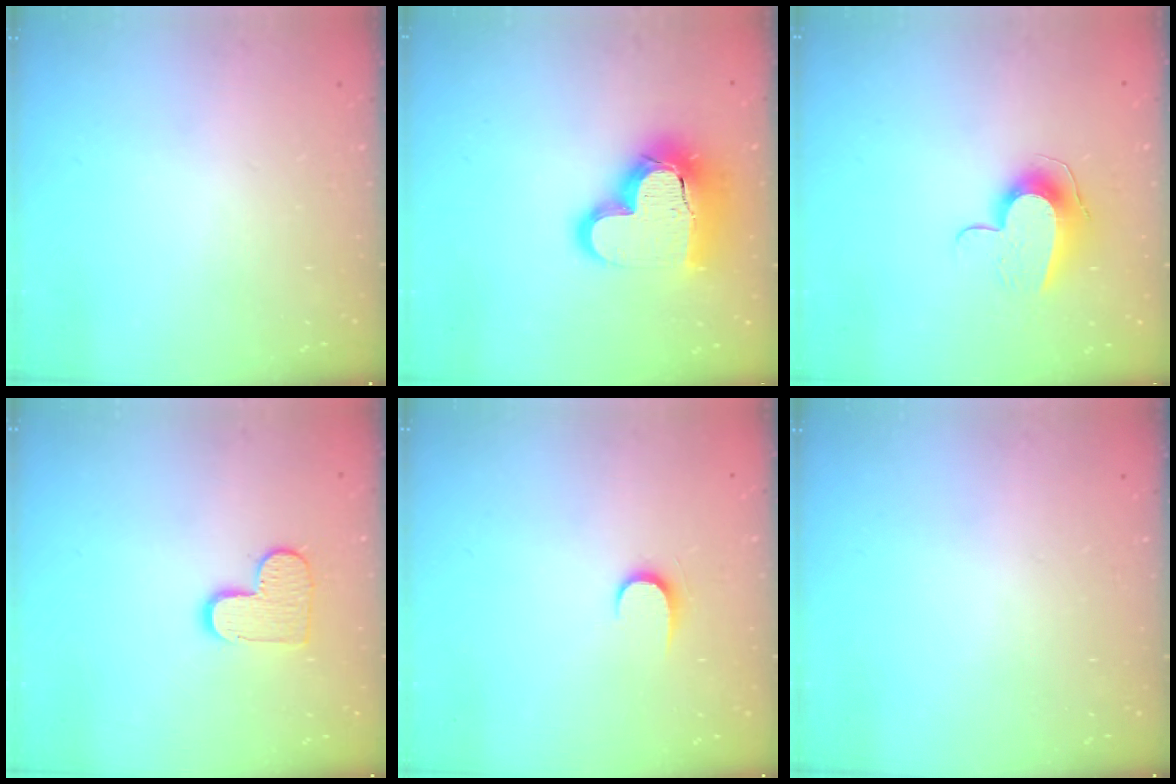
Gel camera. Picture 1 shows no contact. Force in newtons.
{"total": 20.1, "press": 20.1, "slide": 1.7}
{"total": 9.7, "press": 9.6, "slide": 0.8}
{"total": 10.0, "press": 10.0, "slide": 0.7}
{"total": 6.6, "press": 6.6, "slide": 0.7}
{"total": 0.0}